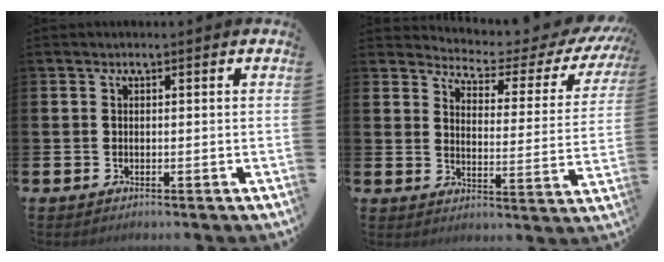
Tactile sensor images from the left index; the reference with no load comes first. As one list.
[{"total": 3.4, "force": [3.0, 1.2, 1.1], "torque": [-0.041, -0.034, 0.038]}]